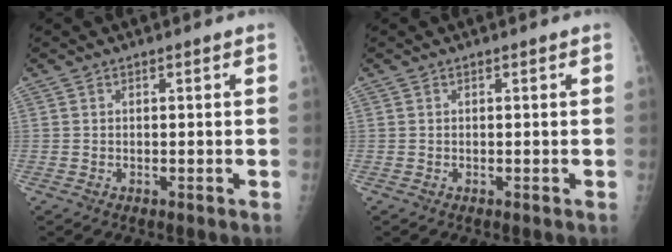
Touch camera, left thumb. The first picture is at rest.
{"total": 0.0}